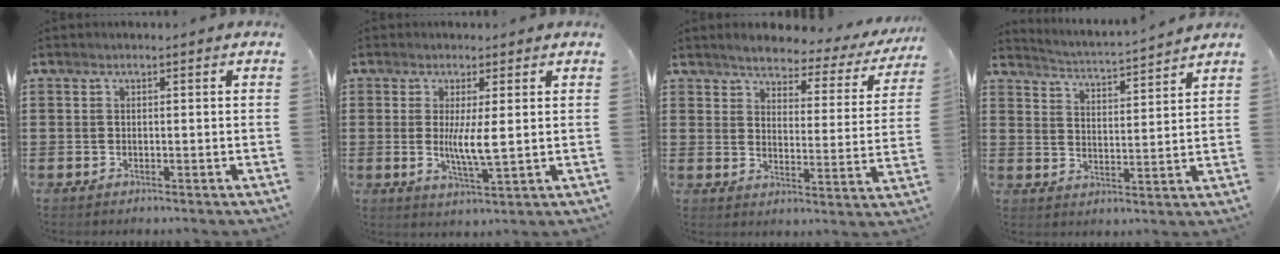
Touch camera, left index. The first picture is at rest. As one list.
[{"total": 5.2, "force": [0.5, 0.6, 5.1], "torque": [-0.088, -0.009, 0.006]}, {"total": 3.2, "force": [3.0, 0.7, 0.9], "torque": [-0.032, -0.025, 0.043]}, {"total": 3.2, "force": [3.1, -0.7, 0.3], "torque": [-0.024, -0.032, 0.046]}]